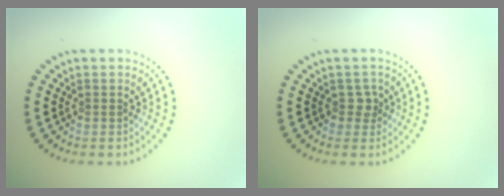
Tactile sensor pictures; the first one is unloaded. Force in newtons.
{"total": 1.2, "press": 1.0, "slide": 0.6}